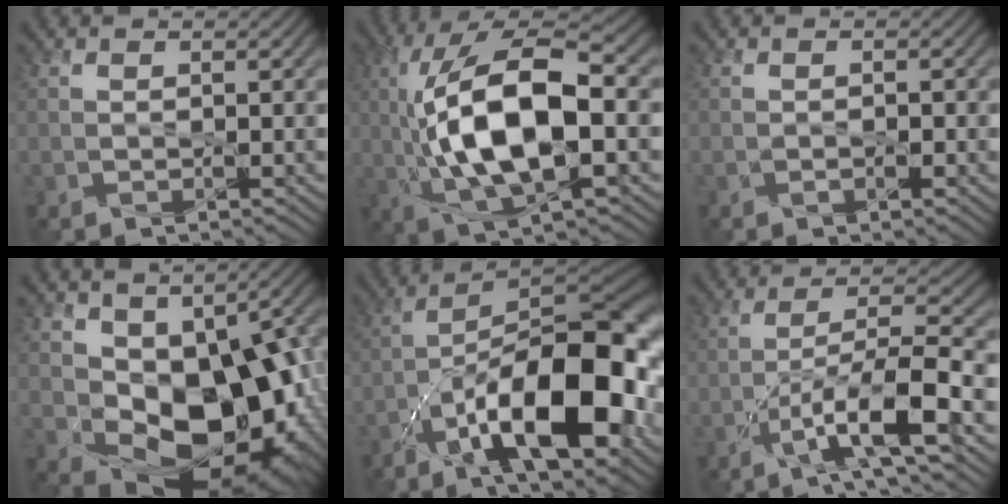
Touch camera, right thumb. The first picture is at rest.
{"total": 14.3, "force": [-0.6, 5.4, 13.2], "torque": [-0.253, 0.030, -0.017]}
{"total": 1.0, "force": [-0.5, 0.4, 0.8], "torque": [-0.006, -0.003, -0.007]}
{"total": 12.8, "force": [-0.3, 8.5, 9.6], "torque": [-0.133, -0.034, 0.009]}
{"total": 17.3, "force": [-7.5, 5.8, 14.4], "torque": [-0.217, 0.004, -0.140]}
{"total": 9.5, "force": [-5.3, 1.4, 7.8], "torque": [-0.133, 0.011, -0.101]}